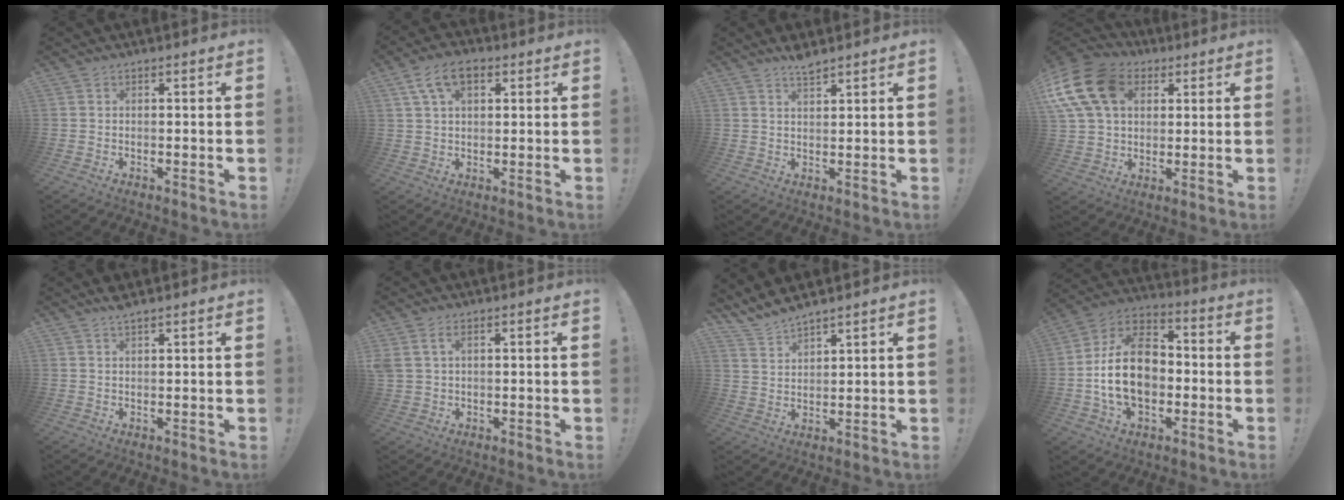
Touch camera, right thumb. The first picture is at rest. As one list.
[{"total": 9.1, "force": [3.9, 5.1, 6.4], "torque": [-0.104, 0.002, 0.074]}, {"total": 3.7, "force": [3.2, 0.6, 1.7], "torque": [-0.023, -0.021, 0.055]}, {"total": 18.8, "force": [6.2, 13.6, 11.3], "torque": [-0.216, -0.013, 0.117]}, {"total": 2.2, "force": [1.9, -0.1, 1.0], "torque": [-0.015, -0.014, 0.033]}, {"total": 3.5, "force": [1.6, 2.1, 2.2], "torque": [-0.039, 0.000, 0.031]}, {"total": 5.1, "force": [5.0, 0.5, 1.2], "torque": [-0.041, -0.035, 0.095]}, {"total": 19.8, "force": [-1.7, 13.6, 14.3], "torque": [-0.236, 0.021, -0.020]}]